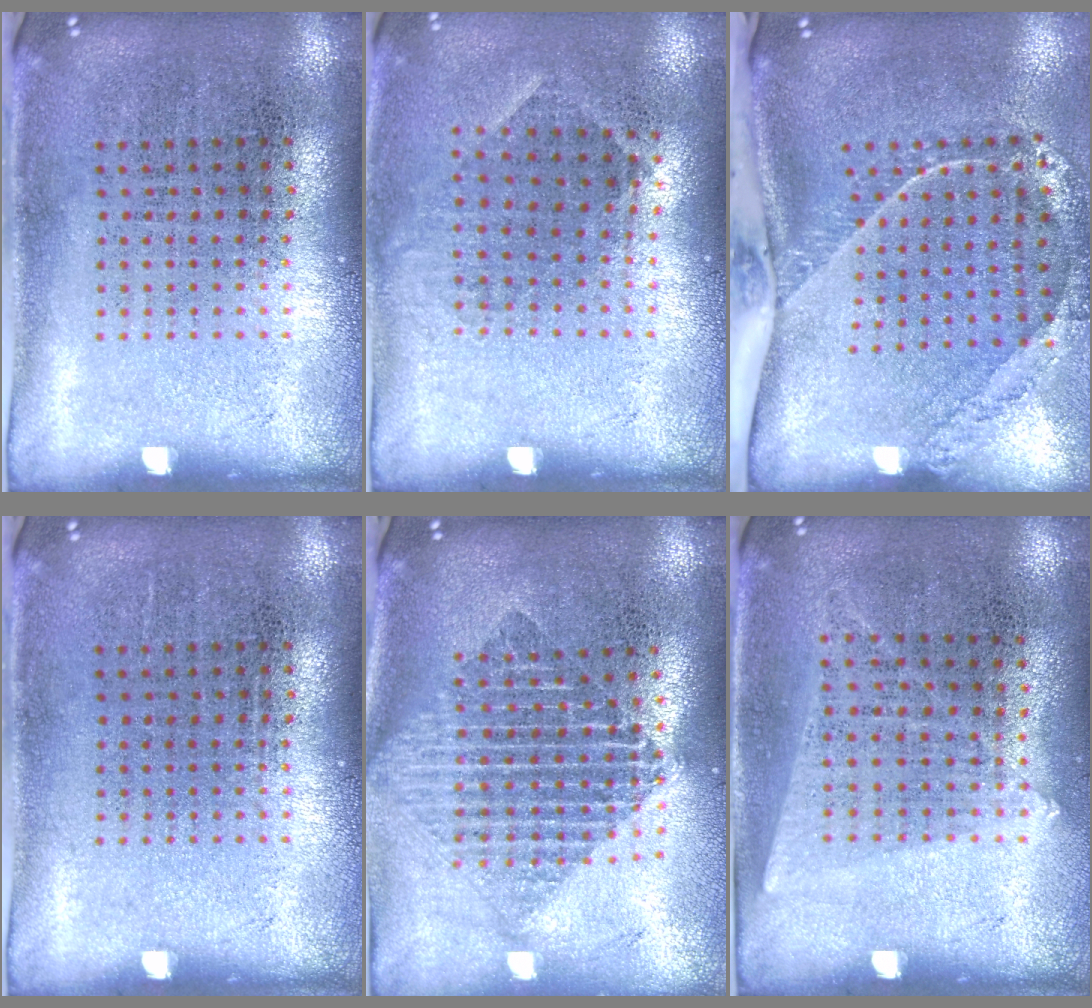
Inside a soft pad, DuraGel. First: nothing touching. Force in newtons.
{"total": 0.9, "press": 0.6, "slide": 0.6}
{"total": 2.4, "press": 1.7, "slide": 1.7}
{"total": 0.0}
{"total": 1.9, "press": 1.6, "slide": 1.1}
{"total": 1.2, "press": 1.1, "slide": 0.5}